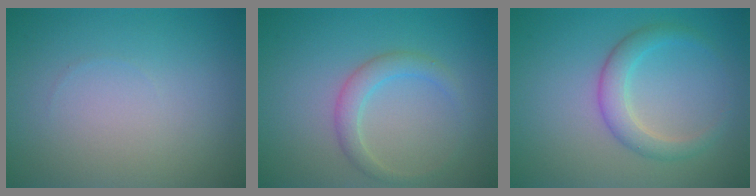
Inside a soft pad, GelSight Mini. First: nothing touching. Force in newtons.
{"total": 2.2, "press": 2.2, "slide": 0.1}
{"total": 2.7, "press": 2.7, "slide": 0.1}